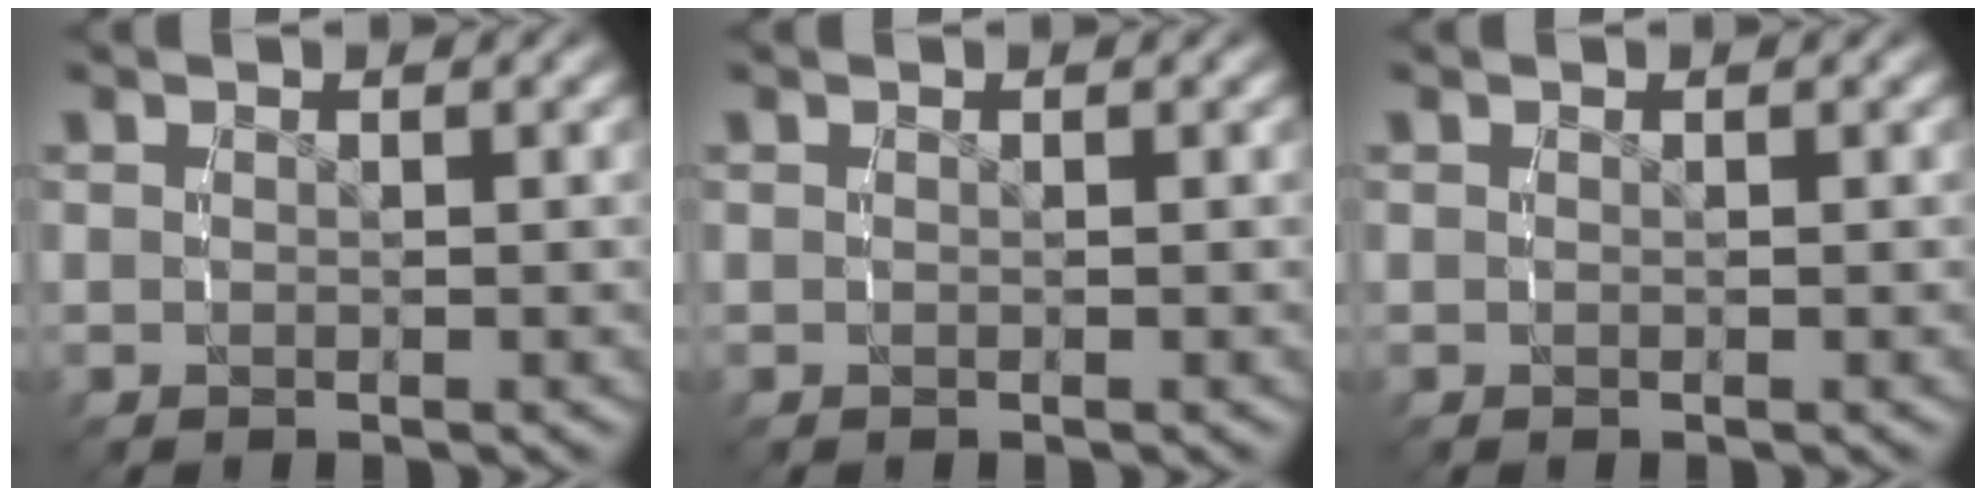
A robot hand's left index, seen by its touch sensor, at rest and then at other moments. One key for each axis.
{"total": 0.0}
{"total": 0.0}